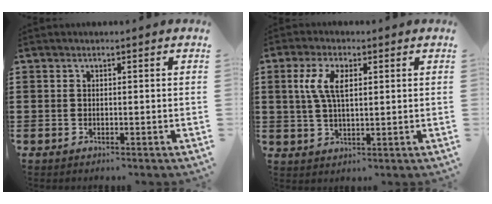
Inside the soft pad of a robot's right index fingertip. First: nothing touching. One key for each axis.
{"total": 5.9, "fx": 1.6, "fy": 2.7, "fz": 5.0, "tx": -0.107, "ty": 0.010, "tz": 0.025}